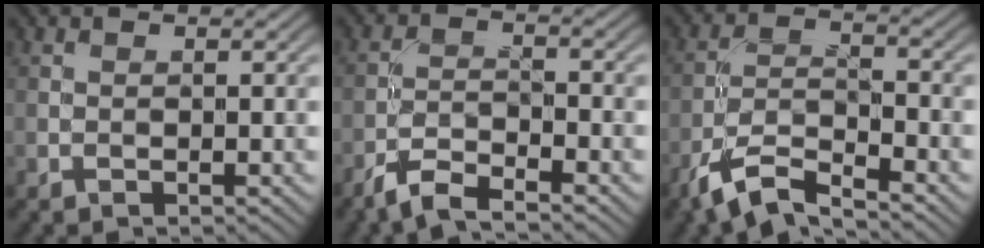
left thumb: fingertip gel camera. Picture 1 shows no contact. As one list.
[{"total": 4.5, "force": [-3.8, 0.9, 2.3], "torque": [-0.048, -0.002, -0.080]}, {"total": 7.2, "force": [-5.4, 1.9, 4.3], "torque": [-0.088, -0.008, -0.112]}]